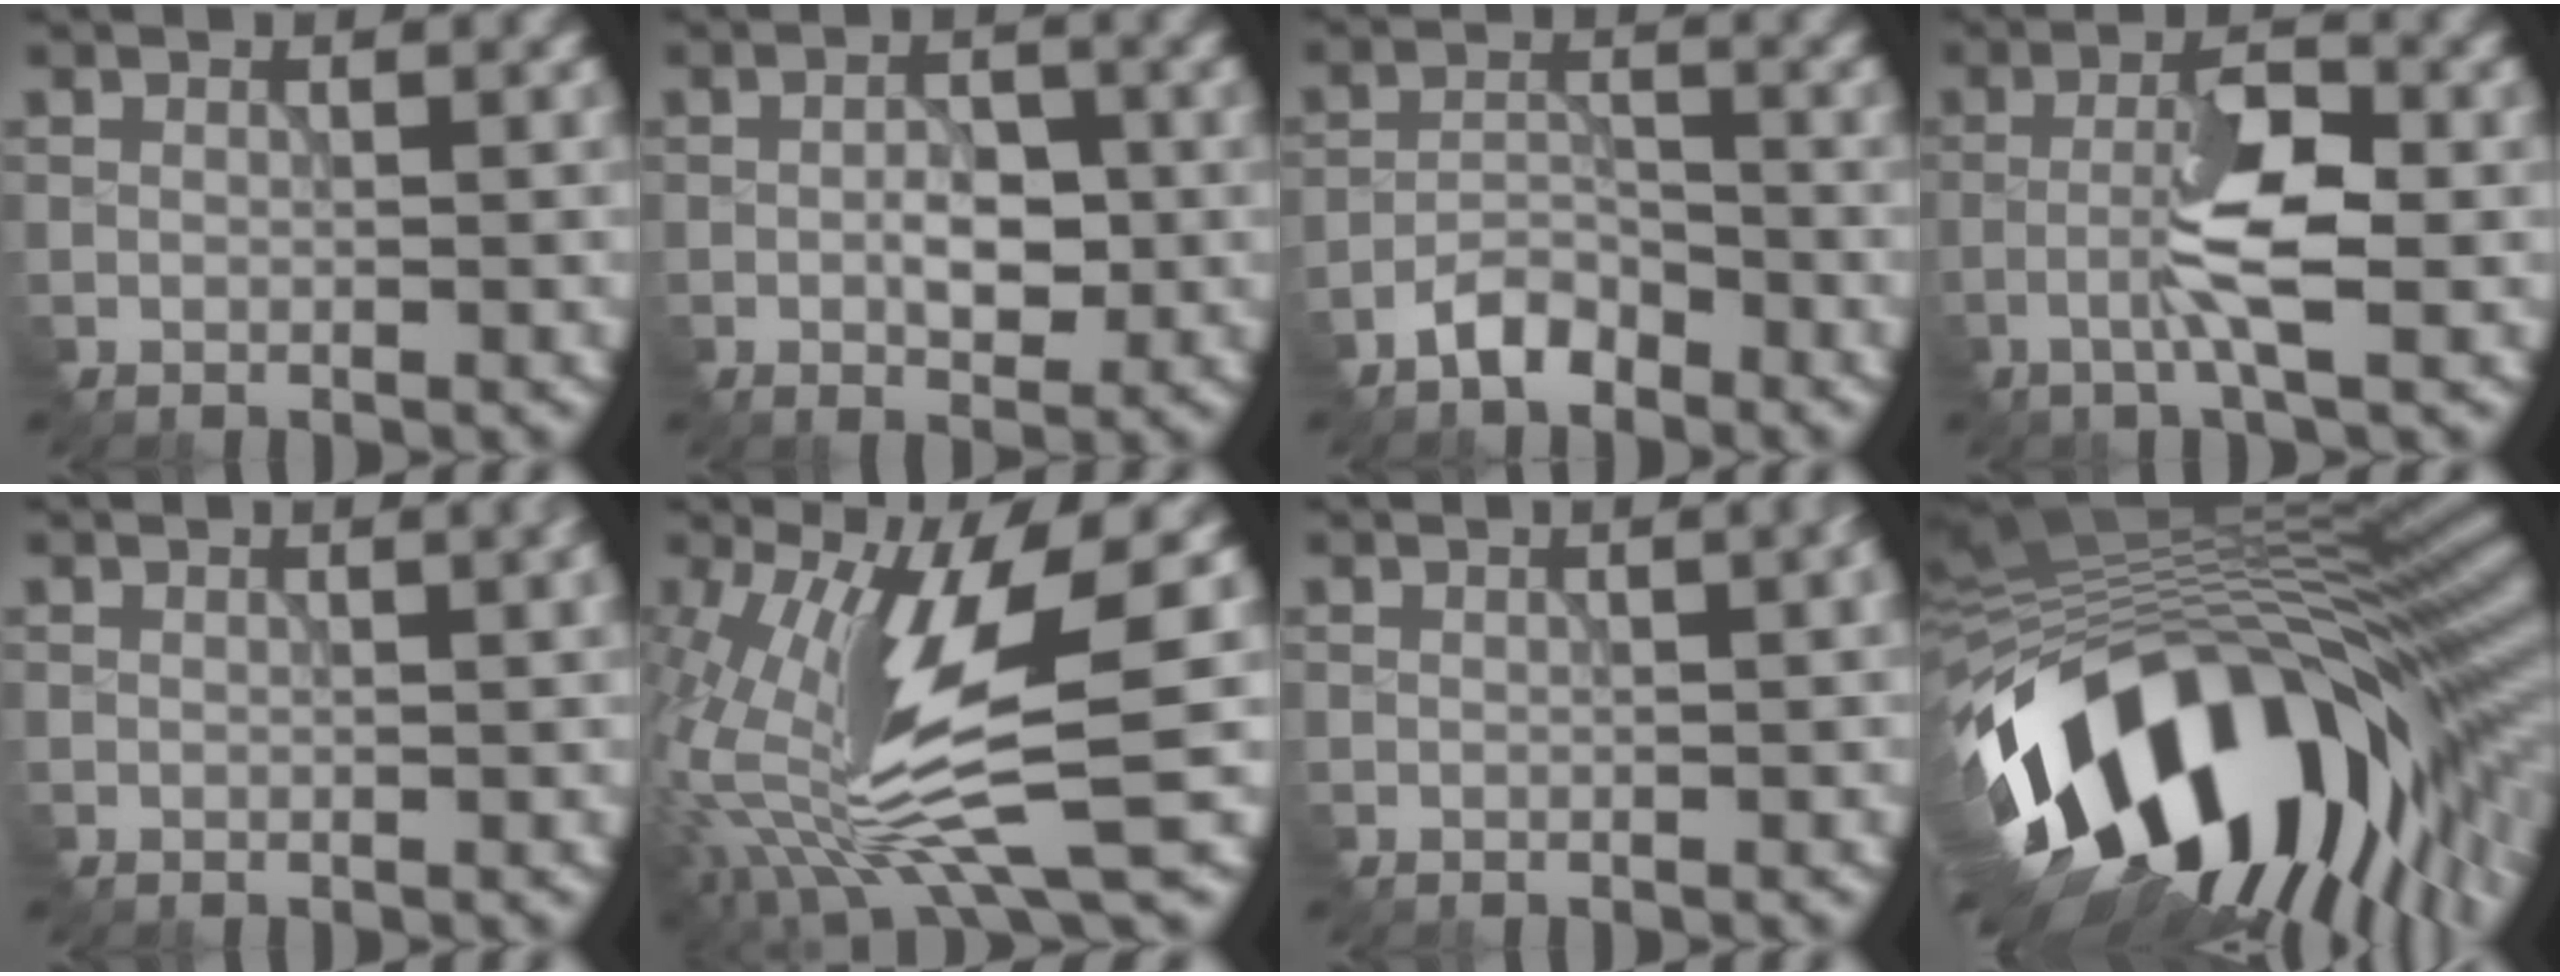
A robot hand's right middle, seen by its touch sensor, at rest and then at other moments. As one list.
[{"total": 3.4, "force": [-0.6, 1.9, 2.7], "torque": [-0.047, 0.000, -0.009]}, {"total": 2.9, "force": [-2.5, 1.1, 1.0], "torque": [-0.017, 0.010, -0.052]}, {"total": 4.8, "force": [-1.6, 0.9, 4.5], "torque": [-0.088, 0.012, -0.036]}, {"total": 2.0, "force": [0.5, 0.8, 1.7], "torque": [-0.012, 0.006, 0.005]}, {"total": 11.7, "force": [-0.6, 3.0, 11.3], "torque": [-0.238, -0.022, 0.003]}, {"total": 3.7, "force": [0.3, 1.8, 3.2], "torque": [-0.014, 0.009, 0.001]}, {"total": 17.4, "force": [-6.2, 9.1, 13.5], "torque": [-0.221, -0.023, -0.089]}]